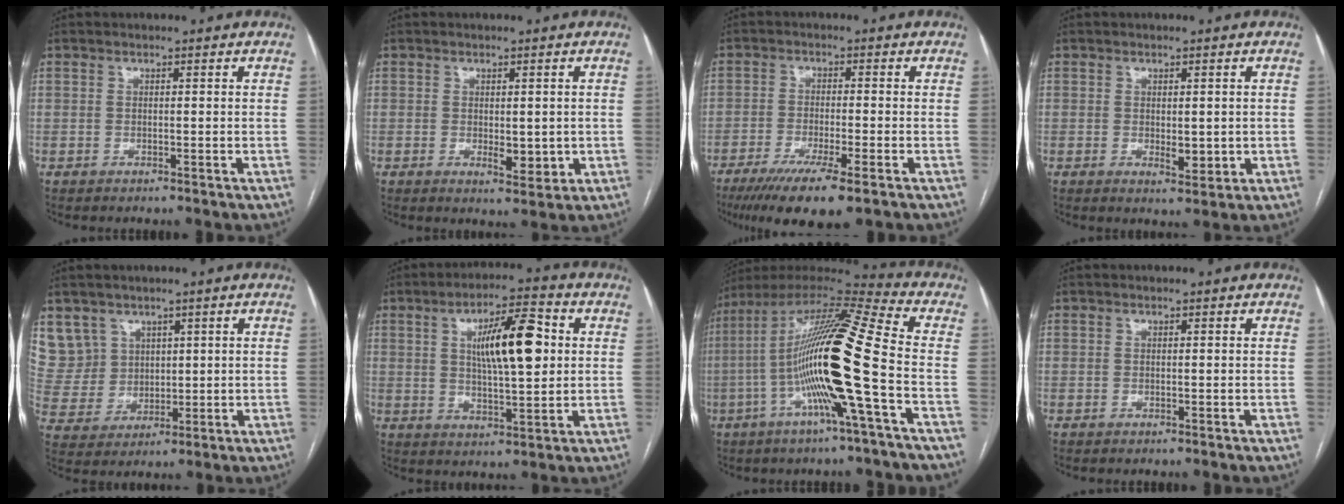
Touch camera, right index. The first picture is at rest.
{"total": 3.8, "force": [-0.4, 1.8, 3.3], "torque": [-0.044, -0.008, 0.002]}
{"total": 9.5, "force": [-6.0, 1.1, 7.4], "torque": [-0.119, -0.022, -0.094]}
{"total": 3.1, "force": [-0.2, 1.5, 2.7], "torque": [-0.039, -0.007, 0.004]}
{"total": 9.0, "force": [5.1, 7.4, 0.3], "torque": [-0.016, 0.024, 0.118]}
{"total": 11.8, "force": [2.5, 2.6, 11.2], "torque": [-0.186, 0.013, 0.042]}
{"total": 20.5, "force": [-4.0, -0.1, 20.1], "torque": [-0.382, 0.003, -0.087]}
{"total": 0.0}